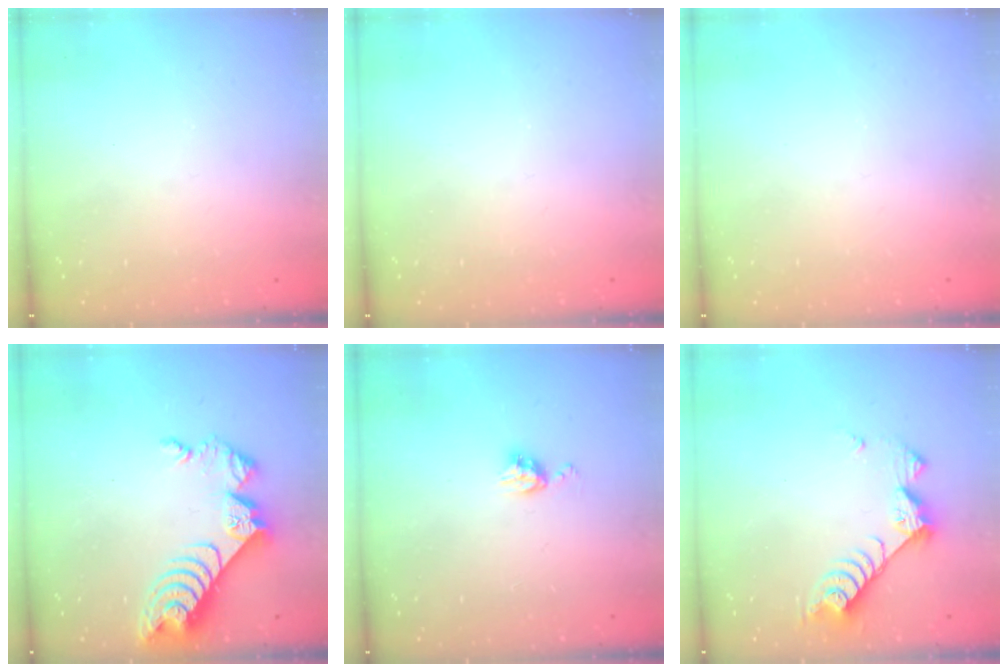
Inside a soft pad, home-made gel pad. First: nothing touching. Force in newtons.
{"total": 0.0}
{"total": 0.0}
{"total": 9.9, "press": 9.9, "slide": 0.8}
{"total": 6.1, "press": 6.1, "slide": 0.6}
{"total": 8.6, "press": 8.6, "slide": 0.2}